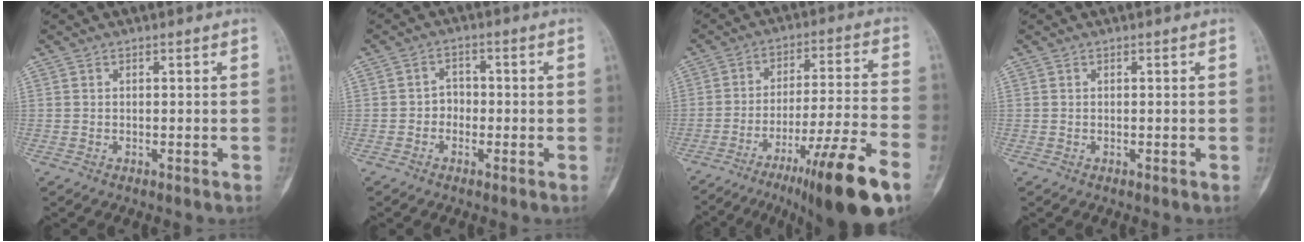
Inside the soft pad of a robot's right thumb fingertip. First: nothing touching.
{"total": 2.9, "force": [-0.9, 2.5, 1.1], "torque": [0.006, 0.013, -0.023]}
{"total": 19.5, "force": [-11.5, 1.6, 15.7], "torque": [-0.238, 0.045, -0.178]}
{"total": 0.0}